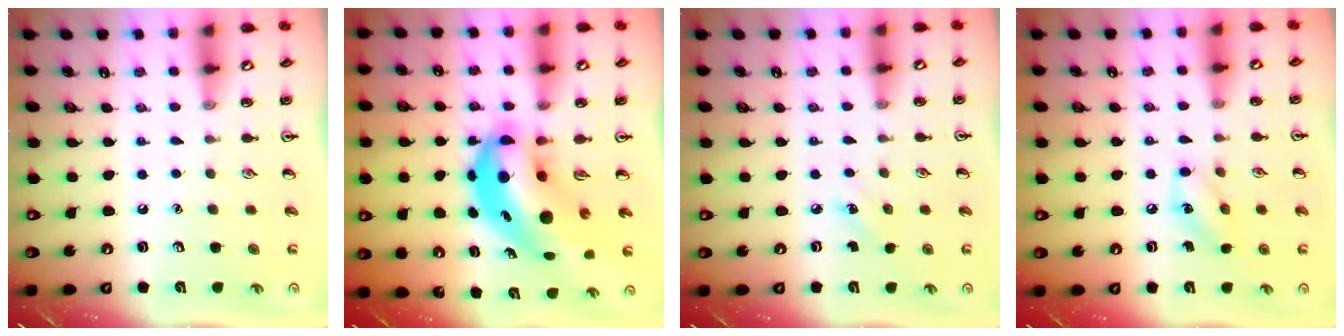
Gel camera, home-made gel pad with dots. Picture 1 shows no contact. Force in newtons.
{"total": 12.5, "press": 12.0, "slide": 3.5}
{"total": 2.5, "press": 2.3, "slide": 0.9}
{"total": 6.8, "press": 6.7, "slide": 0.9}